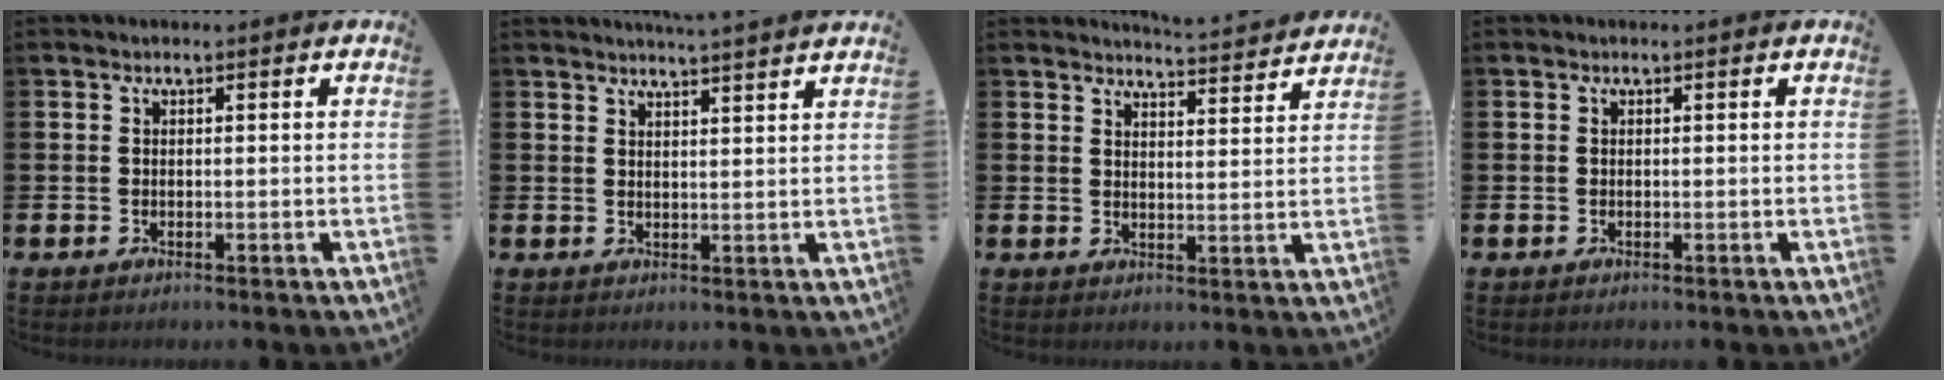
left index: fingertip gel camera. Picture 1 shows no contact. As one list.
[{"total": 3.6, "force": [3.5, -0.8, 0.1], "torque": [-0.003, -0.023, 0.063]}, {"total": 4.8, "force": [4.7, -0.3, 0.3], "torque": [-0.004, -0.038, 0.082]}, {"total": 0.0}]